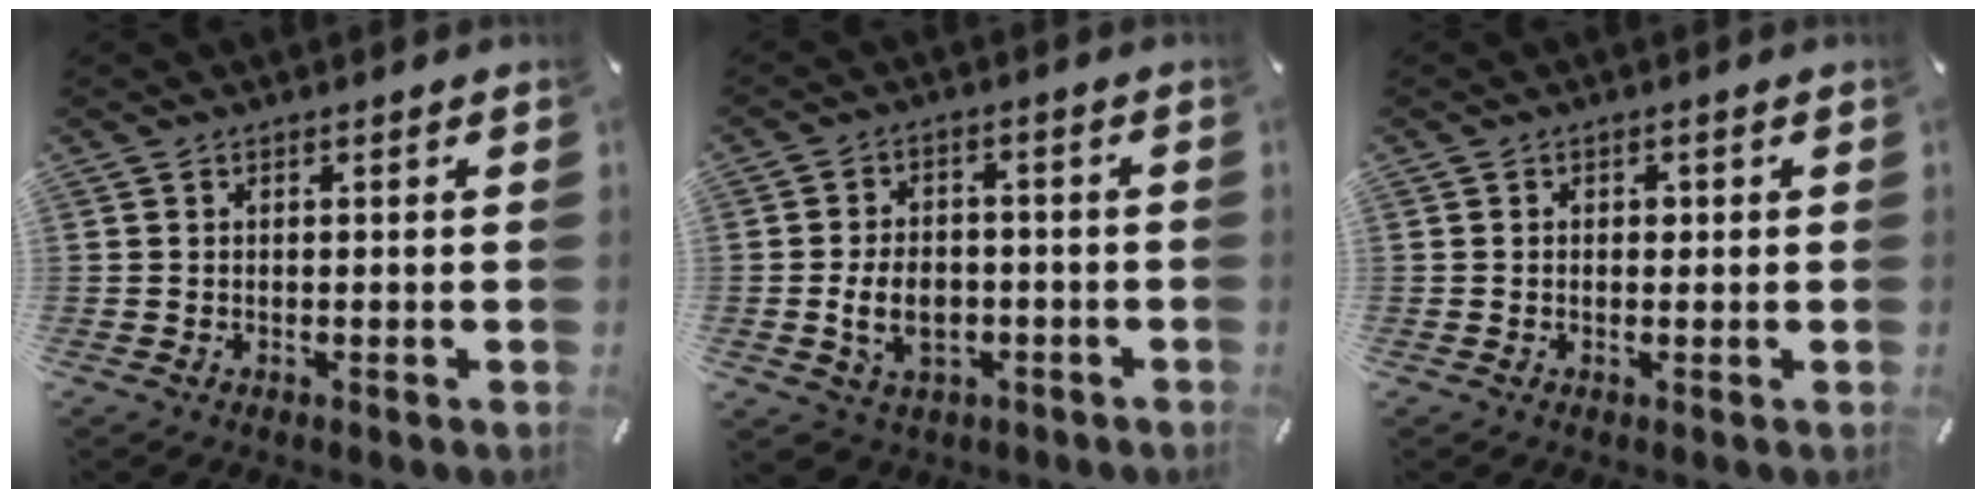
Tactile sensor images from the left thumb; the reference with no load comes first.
{"total": 8.8, "force": [-1.9, 6.8, 5.3], "torque": [-0.112, 0.013, -0.032]}
{"total": 1.2, "force": [0.1, 1.0, 0.7], "torque": [-0.007, 0.002, -0.002]}